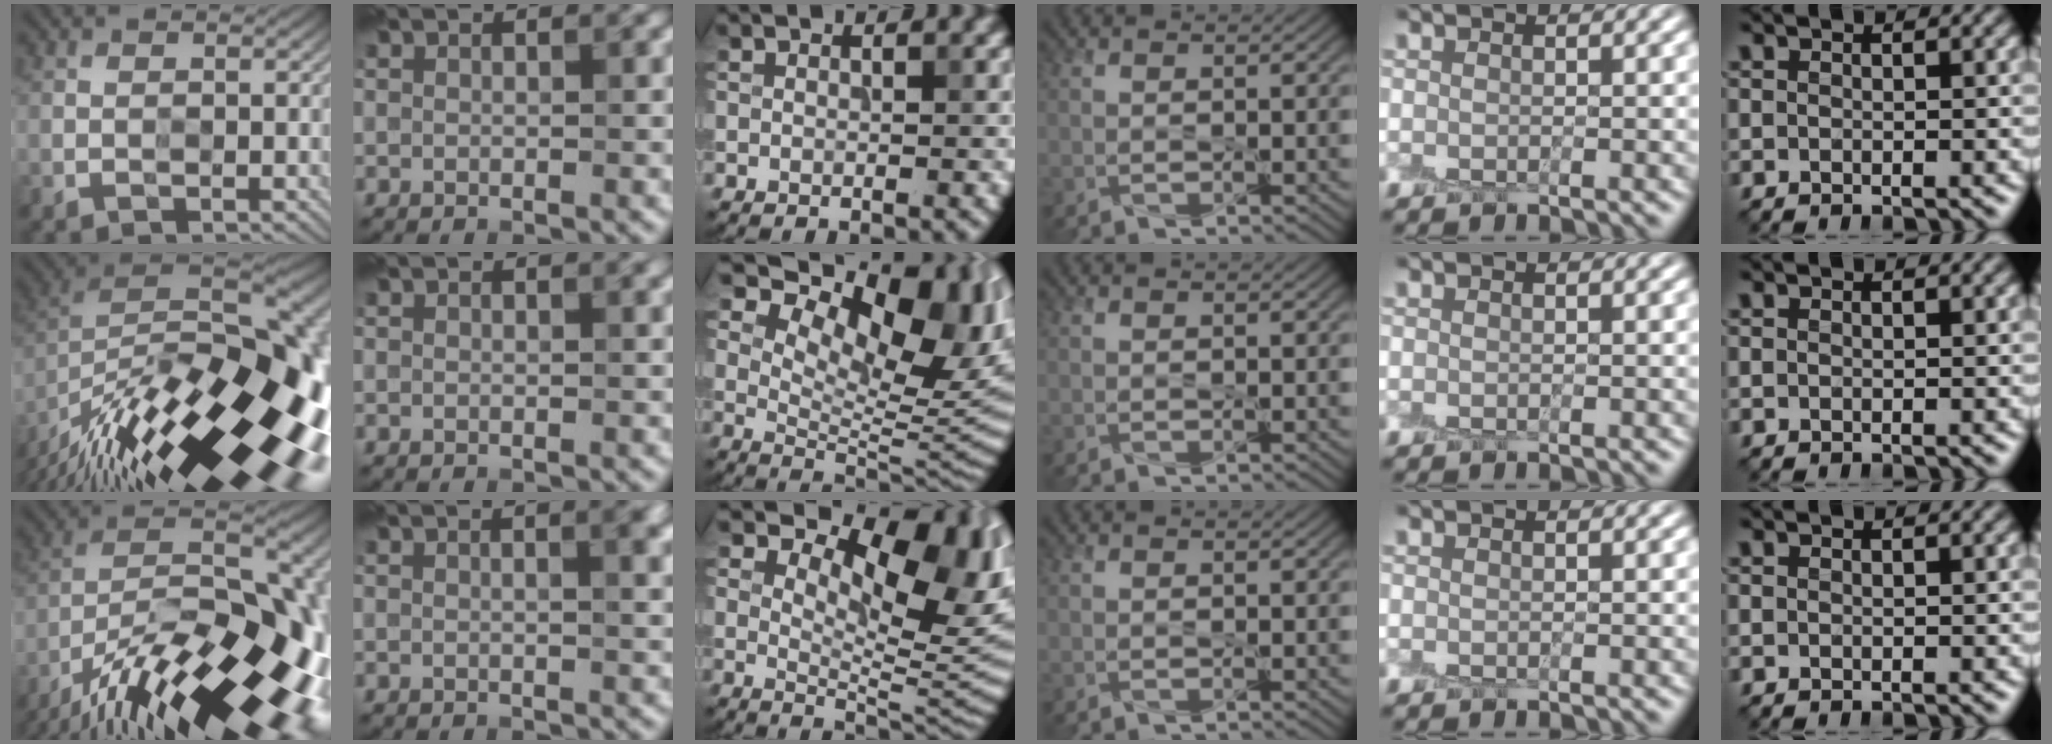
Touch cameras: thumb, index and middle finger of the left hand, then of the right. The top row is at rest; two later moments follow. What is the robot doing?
{"motion": "peel", "object": "cling film"}